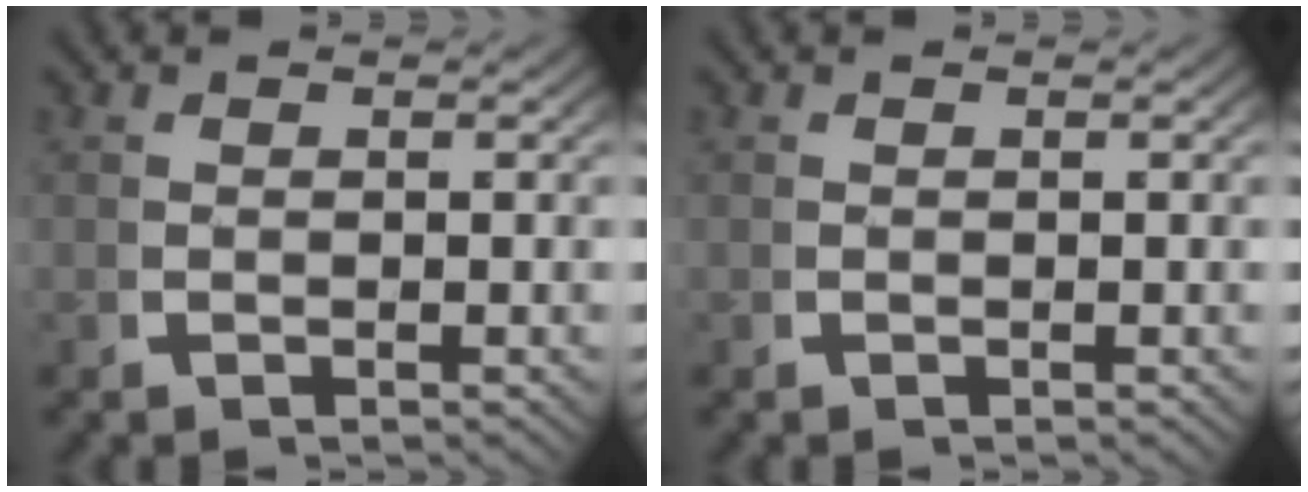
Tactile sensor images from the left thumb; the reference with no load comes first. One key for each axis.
{"total": 0.0}